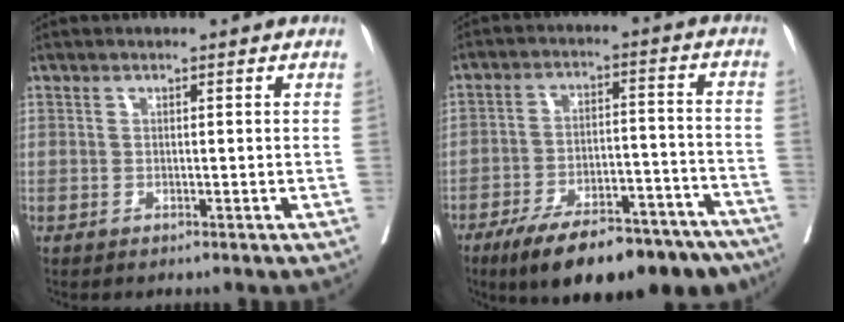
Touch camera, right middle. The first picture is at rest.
{"total": 20.1, "force": [-15.6, 6.1, 11.1], "torque": [-0.124, 0.017, -0.230]}